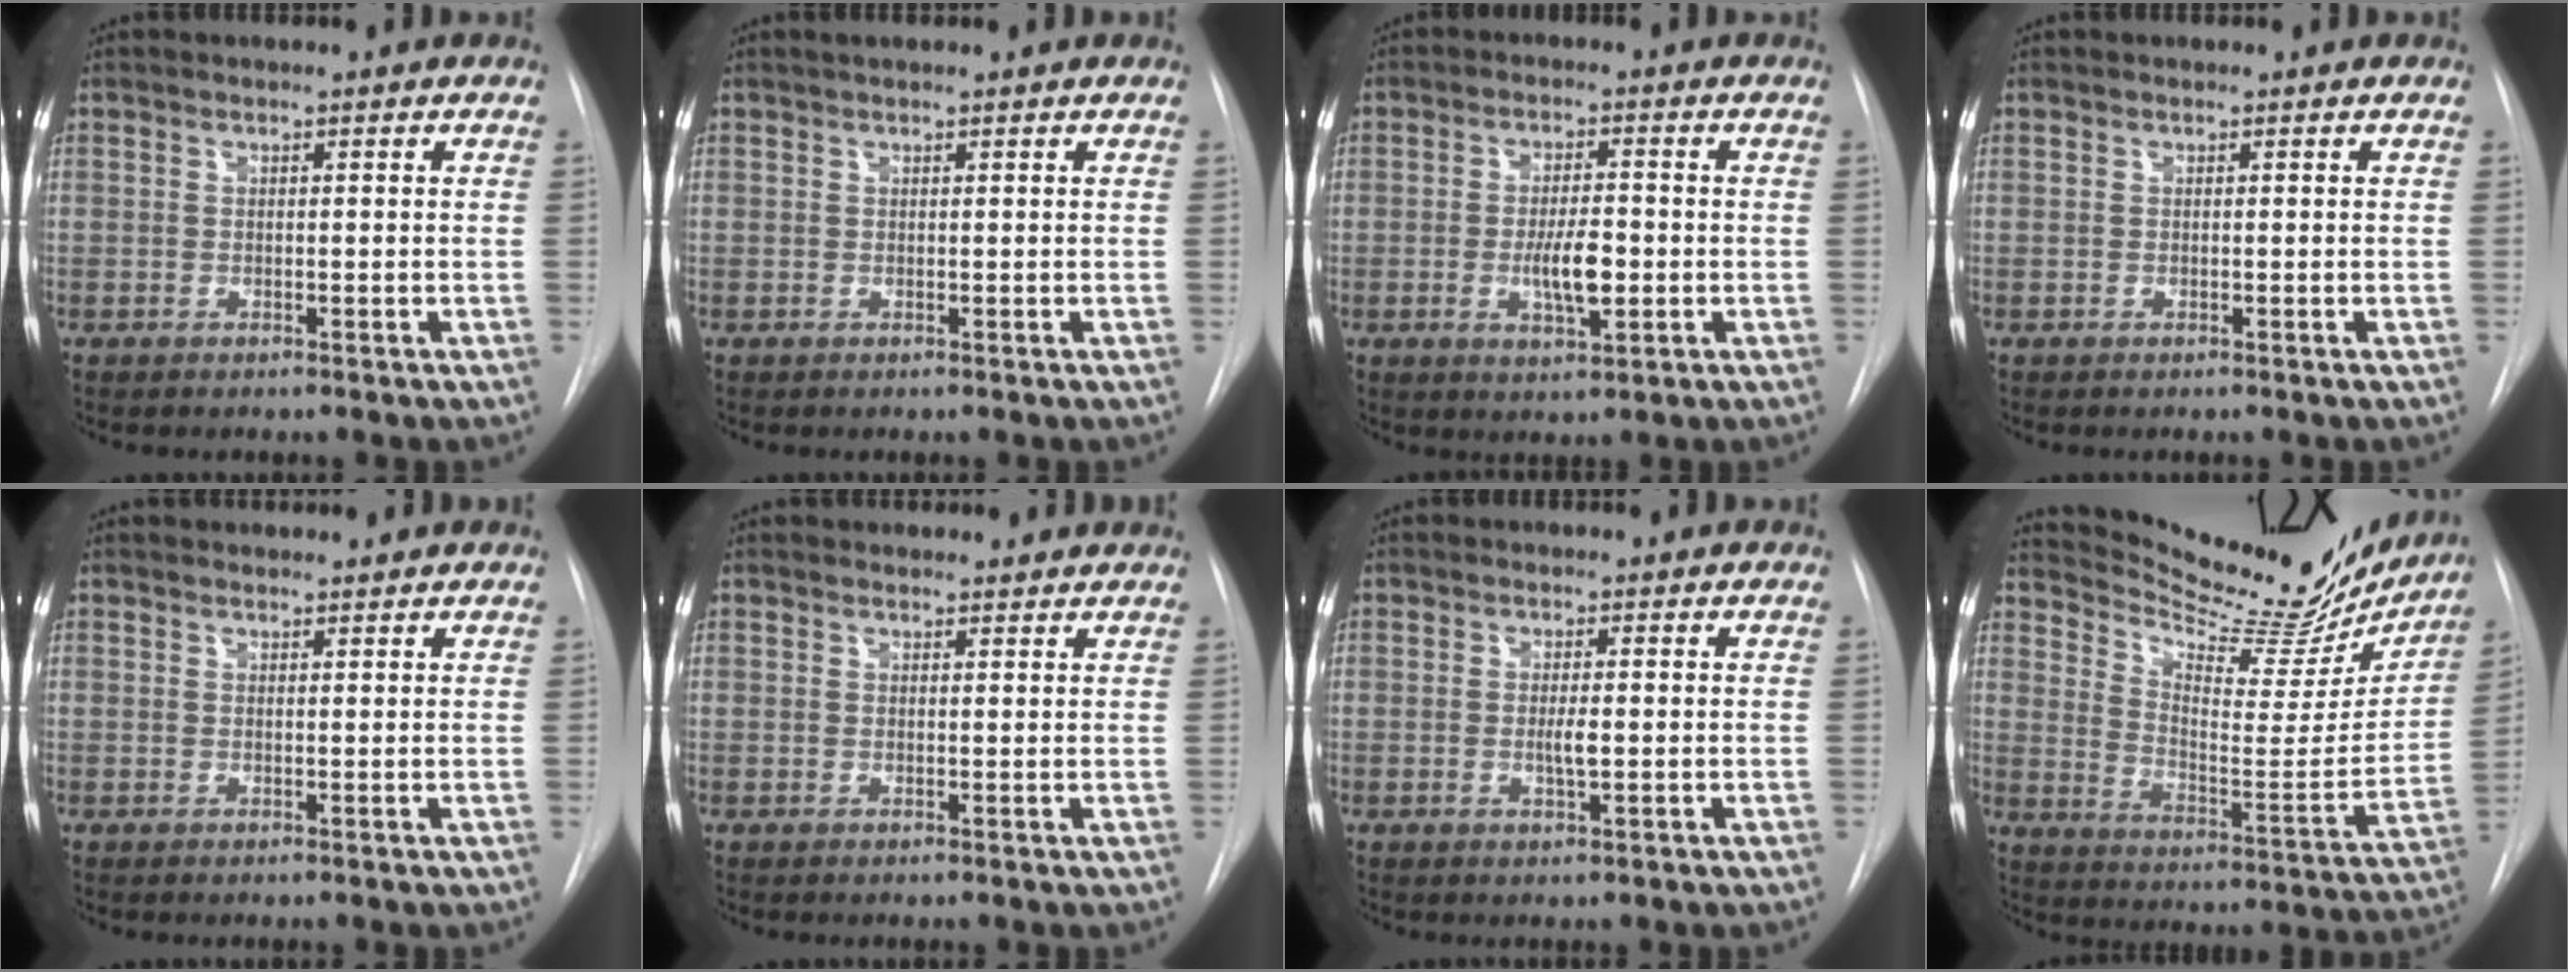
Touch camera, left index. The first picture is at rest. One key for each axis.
{"total": 1.7, "fx": 1.5, "fy": 0.2, "fz": 0.8, "tx": -0.011, "ty": 0.021, "tz": 0.024}
{"total": 5.8, "fx": -1.1, "fy": 1.8, "fz": 5.4, "tx": -0.097, "ty": -0.005, "tz": -0.016}
{"total": 0.0}
{"total": 2.3, "fx": 2.2, "fy": 0.5, "fz": 0.3, "tx": -0.008, "ty": 0.012, "tz": 0.030}
{"total": 3.3, "fx": 3.1, "fy": 1.0, "fz": 0.3, "tx": -0.003, "ty": 0.009, "tz": 0.032}
{"total": 2.1, "fx": -0.1, "fy": 0.3, "fz": 2.1, "tx": -0.040, "ty": -0.003, "tz": -0.002}
{"total": 22.3, "fx": 20.6, "fy": 4.8, "fz": 7.0, "tx": -0.105, "ty": -0.058, "tz": 0.283}